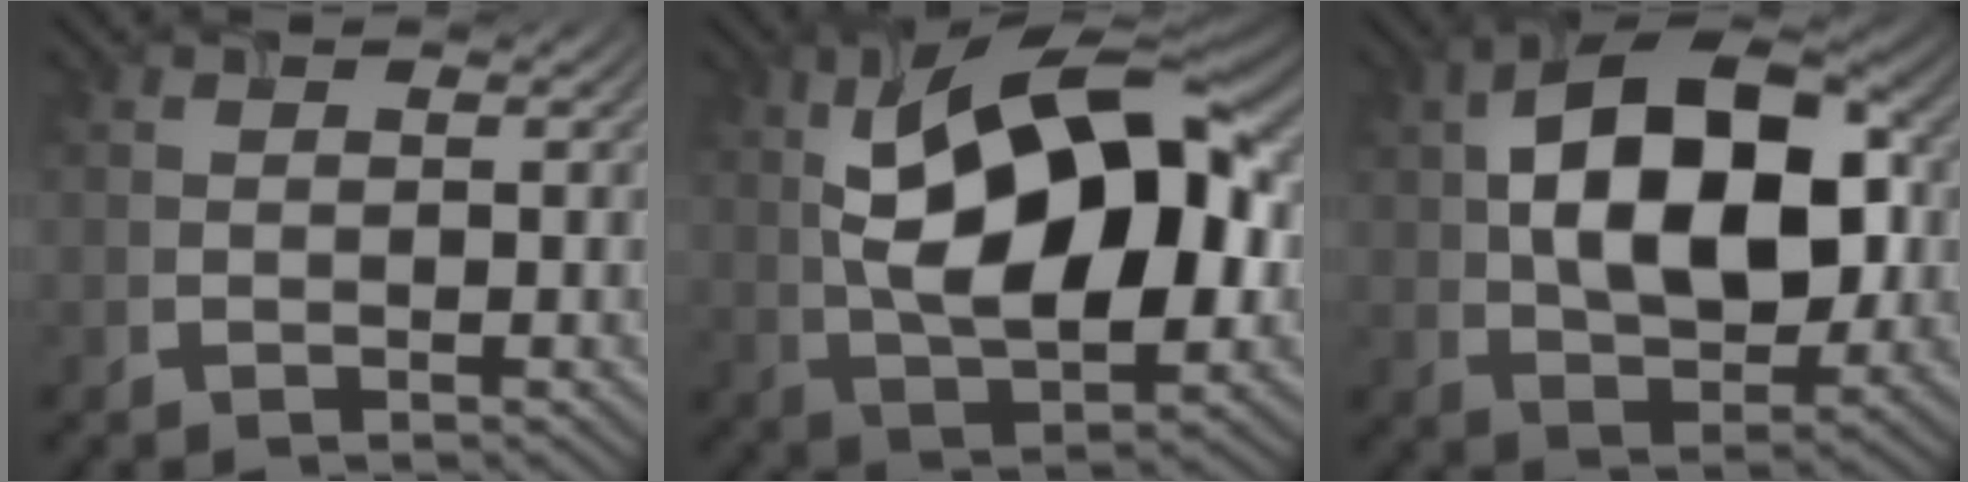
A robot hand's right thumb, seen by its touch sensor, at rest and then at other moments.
{"total": 17.1, "force": [2.9, 8.4, 14.6], "torque": [-0.248, 0.024, 0.034]}
{"total": 14.4, "force": [2.1, 8.4, 11.5], "torque": [-0.185, 0.018, 0.031]}